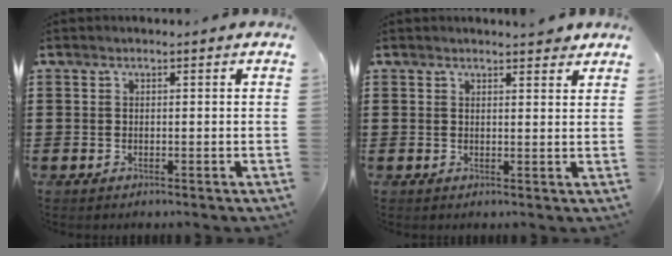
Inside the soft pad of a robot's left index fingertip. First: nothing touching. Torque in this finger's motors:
{"motor_torque": [-0.05, 0.00, -0.02, 0.00]}